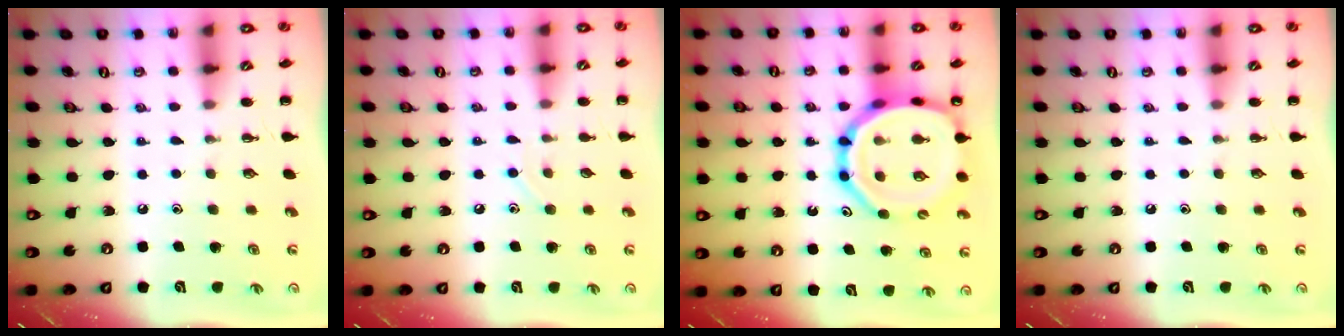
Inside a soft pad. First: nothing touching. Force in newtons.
{"total": 4.0, "press": 3.8, "slide": 1.3}
{"total": 19.7, "press": 19.4, "slide": 3.6}
{"total": 0.0}